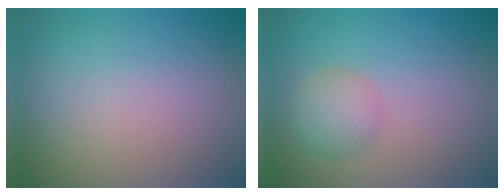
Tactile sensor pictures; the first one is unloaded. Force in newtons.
{"total": 2.5, "press": 2.5, "slide": 0.1}